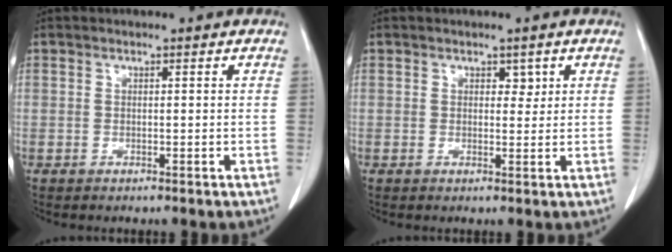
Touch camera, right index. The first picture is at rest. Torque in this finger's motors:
{"motor_torque": [-0.01, -0.02, -0.04, -0.01]}